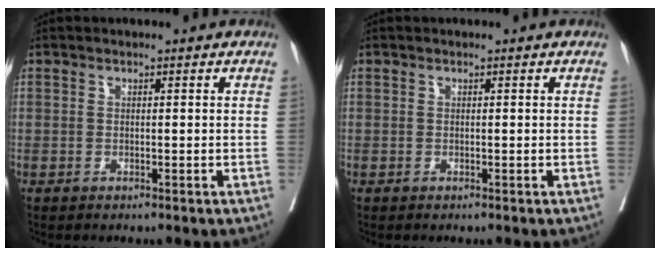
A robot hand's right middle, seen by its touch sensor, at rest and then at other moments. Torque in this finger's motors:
{"motor_torque": [0.00, 0.00, -0.08, -0.03]}